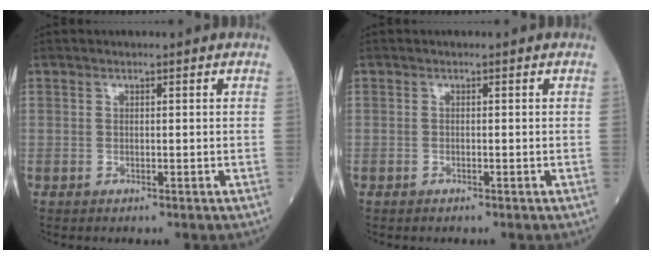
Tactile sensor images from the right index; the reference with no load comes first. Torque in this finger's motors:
{"motor_torque": [0.06, -0.04, 0.03, 0.01]}